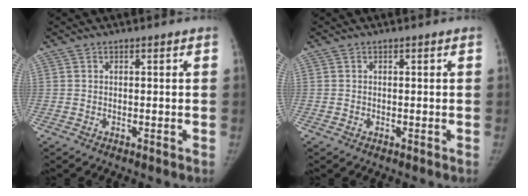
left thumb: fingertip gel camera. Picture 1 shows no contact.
{"total": 0.0}